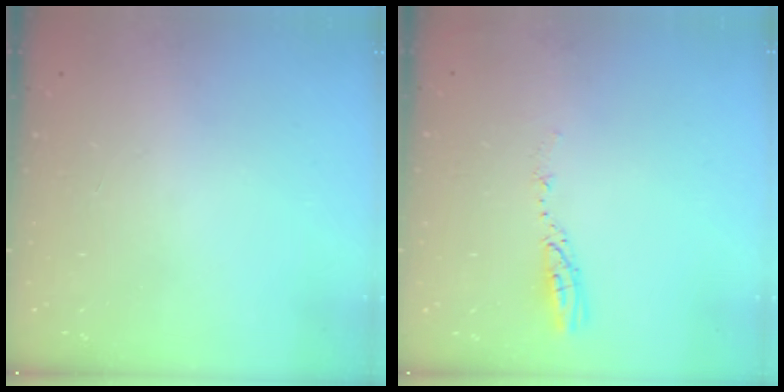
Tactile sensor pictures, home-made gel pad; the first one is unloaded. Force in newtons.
{"total": 4.0, "press": 3.9, "slide": 0.5}